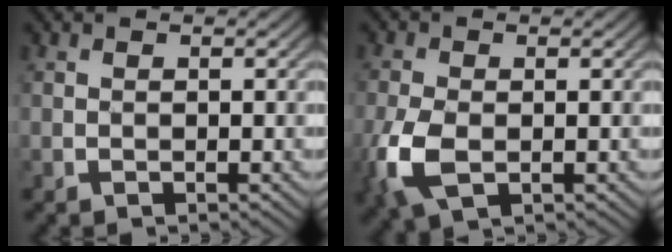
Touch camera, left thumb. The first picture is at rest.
{"total": 6.8, "force": [-2.1, 4.2, 4.8], "torque": [-0.147, -0.005, -0.043]}